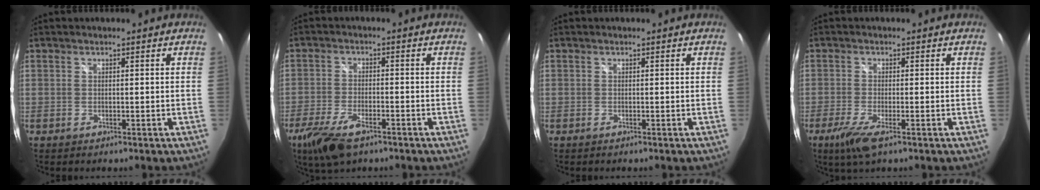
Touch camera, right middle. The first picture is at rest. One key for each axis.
{"total": 9.7, "fx": -6.3, "fy": 3.8, "fz": 6.4, "tx": -0.159, "ty": -0.028, "tz": -0.120}
{"total": 0.0}
{"total": 5.0, "fx": -2.9, "fy": 0.6, "fz": 4.1, "tx": -0.094, "ty": -0.018, "tz": -0.055}